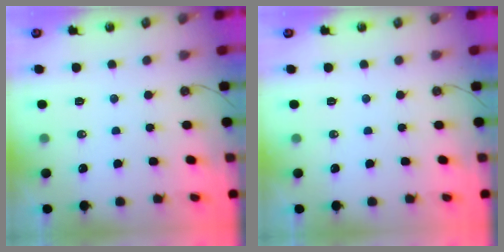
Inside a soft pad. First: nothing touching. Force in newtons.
{"total": 0.0}